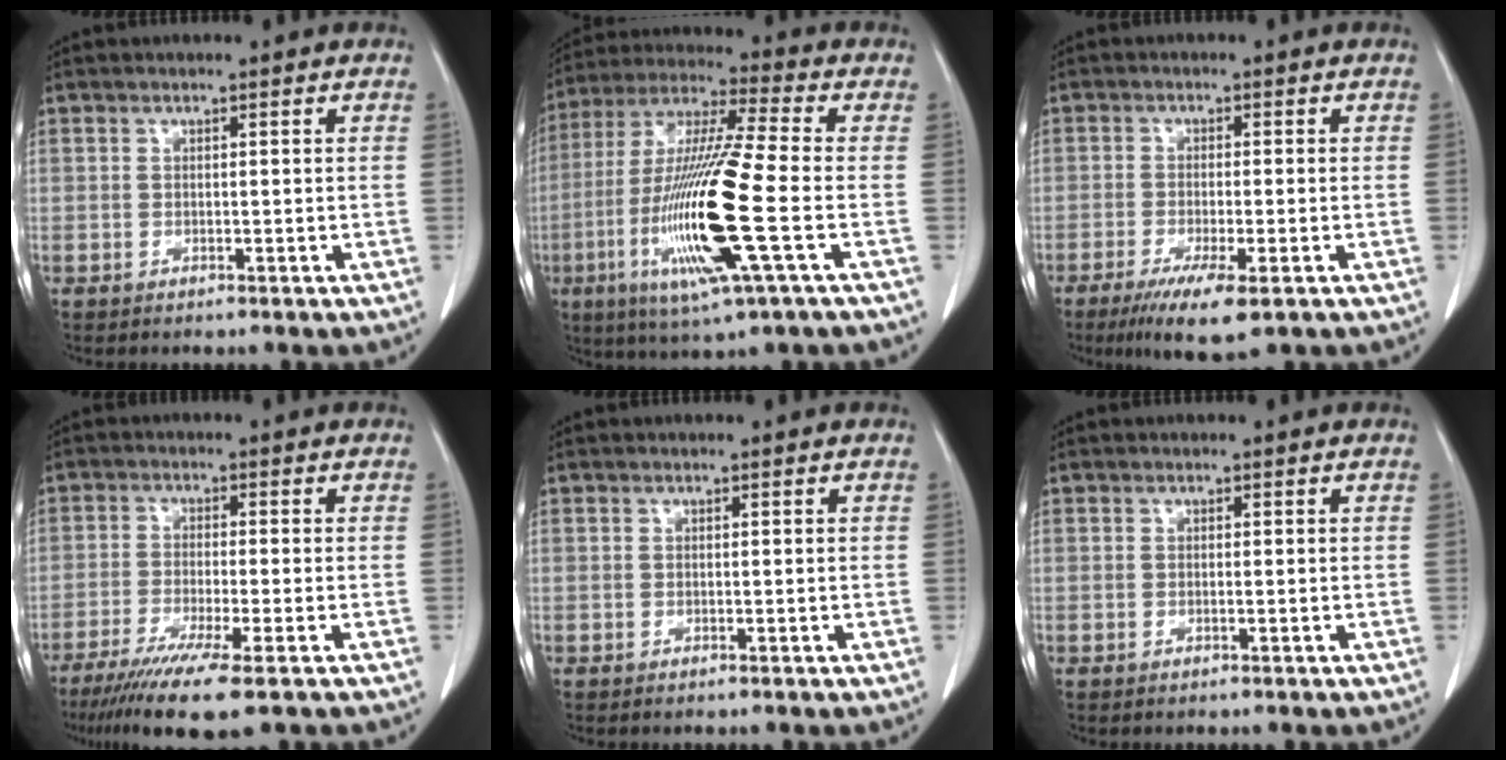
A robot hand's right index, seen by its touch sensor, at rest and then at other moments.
{"total": 18.9, "force": [-4.8, 0.5, 18.3], "torque": [-0.386, -0.021, -0.094]}
{"total": 7.2, "force": [-4.1, 0.8, 5.9], "torque": [-0.105, -0.021, -0.066]}
{"total": 10.2, "force": [-6.8, -0.1, 7.5], "torque": [-0.127, -0.028, -0.109]}
{"total": 0.0}
{"total": 0.0}